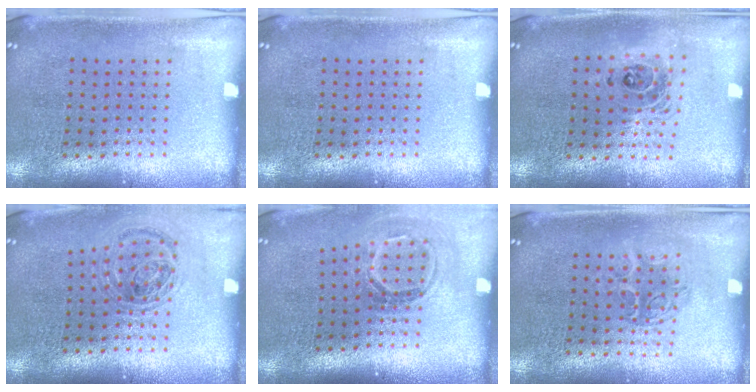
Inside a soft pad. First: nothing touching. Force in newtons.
{"total": 0.0}
{"total": 1.4, "press": 1.2, "slide": 0.7}
{"total": 0.9, "press": 0.9, "slide": 0.3}
{"total": 1.7, "press": 1.2, "slide": 1.3}
{"total": 1.3, "press": 1.1, "slide": 0.7}